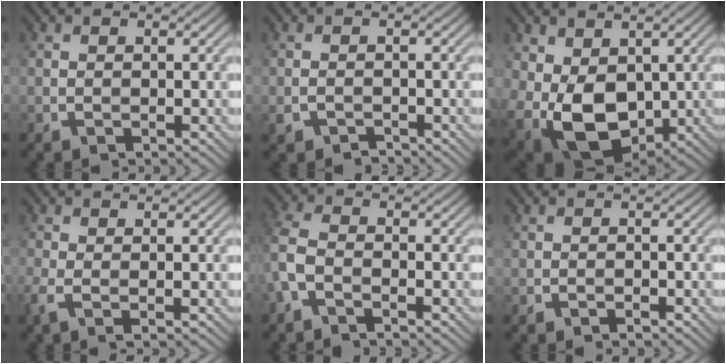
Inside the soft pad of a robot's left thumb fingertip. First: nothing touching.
{"total": 2.0, "force": [-1.5, 0.9, 0.9], "torque": [-0.021, -0.001, -0.032]}
{"total": 12.2, "force": [-0.3, 8.1, 9.1], "torque": [-0.205, -0.036, 0.004]}
{"total": 2.2, "force": [-0.7, 0.4, 2.1], "torque": [-0.056, -0.002, -0.020]}
{"total": 3.9, "force": [-1.9, 1.7, 2.9], "torque": [-0.082, 0.001, -0.053]}
{"total": 0.7, "force": [-0.7, 0.0, 0.3], "torque": [-0.003, 0.002, -0.012]}